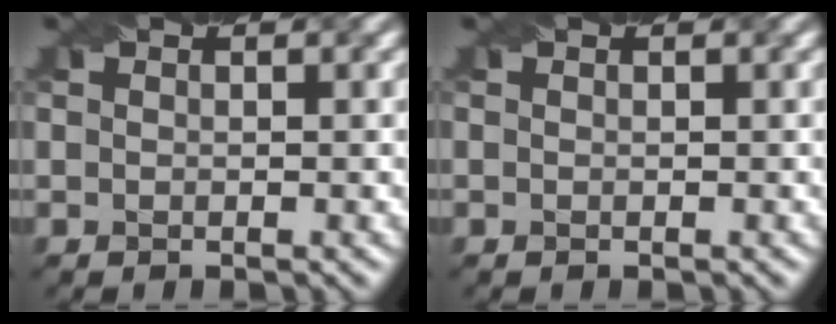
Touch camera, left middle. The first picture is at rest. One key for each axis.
{"total": 0.0}